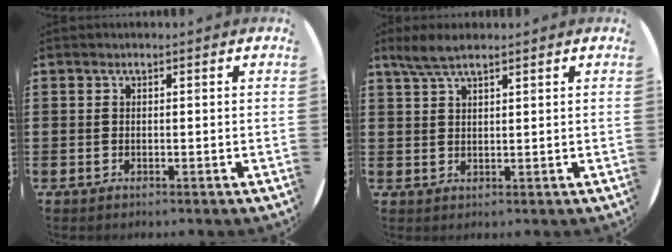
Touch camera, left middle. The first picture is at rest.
{"total": 3.6, "force": [2.8, 0.8, 2.2], "torque": [-0.049, 0.002, 0.051]}